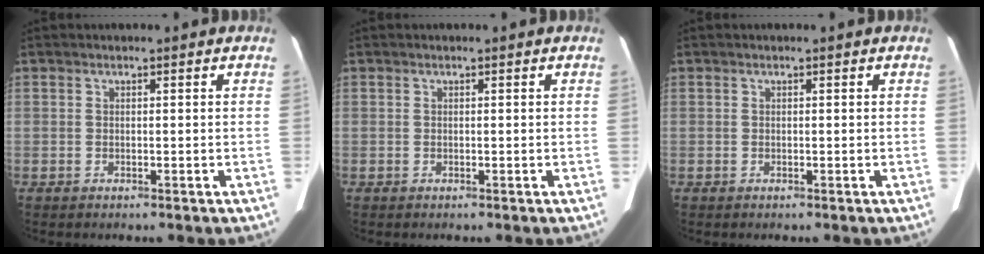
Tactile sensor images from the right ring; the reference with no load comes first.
{"total": 0.0}
{"total": 0.0}